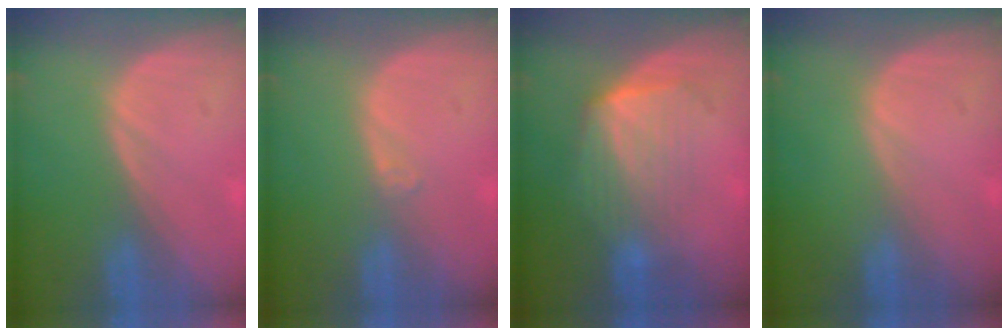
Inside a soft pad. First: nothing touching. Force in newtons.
{"total": 0.9, "press": 0.7, "slide": 0.6}
{"total": 7.2, "press": 6.5, "slide": 3.0}
{"total": 0.0}